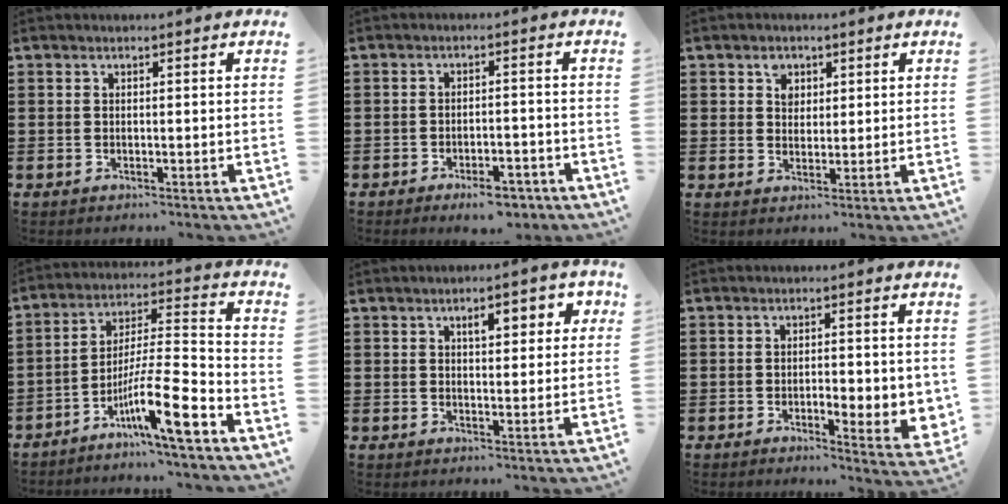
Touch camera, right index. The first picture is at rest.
{"total": 4.2, "force": [-3.6, 0.9, 1.9], "torque": [-0.030, 0.006, -0.067]}
{"total": 2.7, "force": [1.4, 2.1, 1.0], "torque": [-0.026, 0.008, 0.024]}
{"total": 12.7, "force": [-7.4, 2.1, 10.1], "torque": [-0.181, 0.003, -0.136]}
{"total": 4.3, "force": [1.7, 1.8, 3.5], "torque": [-0.051, 0.001, 0.019]}
{"total": 4.2, "force": [-0.7, 1.4, 3.9], "torque": [-0.061, 0.001, -0.015]}